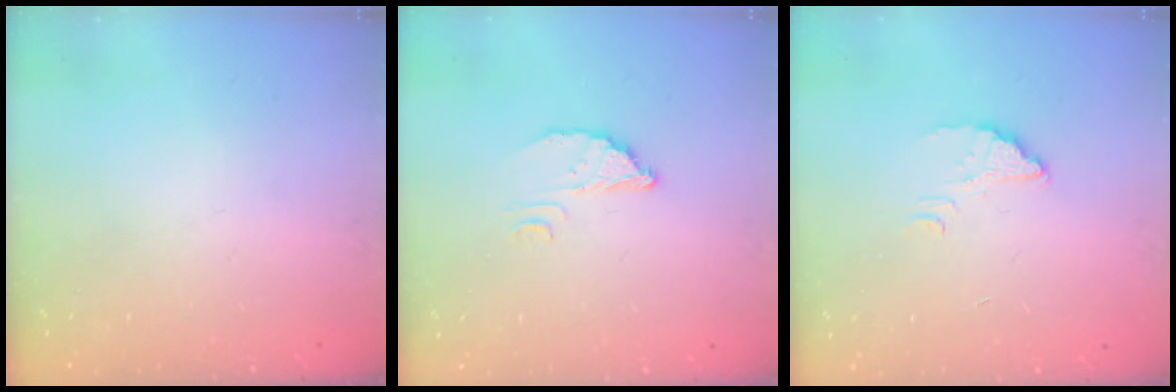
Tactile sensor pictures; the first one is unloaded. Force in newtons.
{"total": 3.2, "press": 3.2, "slide": 0.2}
{"total": 2.5, "press": 2.5, "slide": 0.2}